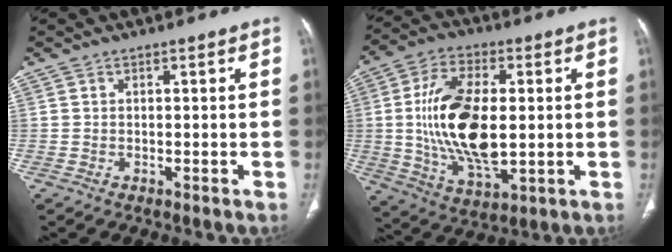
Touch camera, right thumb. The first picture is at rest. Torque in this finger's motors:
{"motor_torque": [2.36, 2.65, 1.99, -0.39, 0.27]}